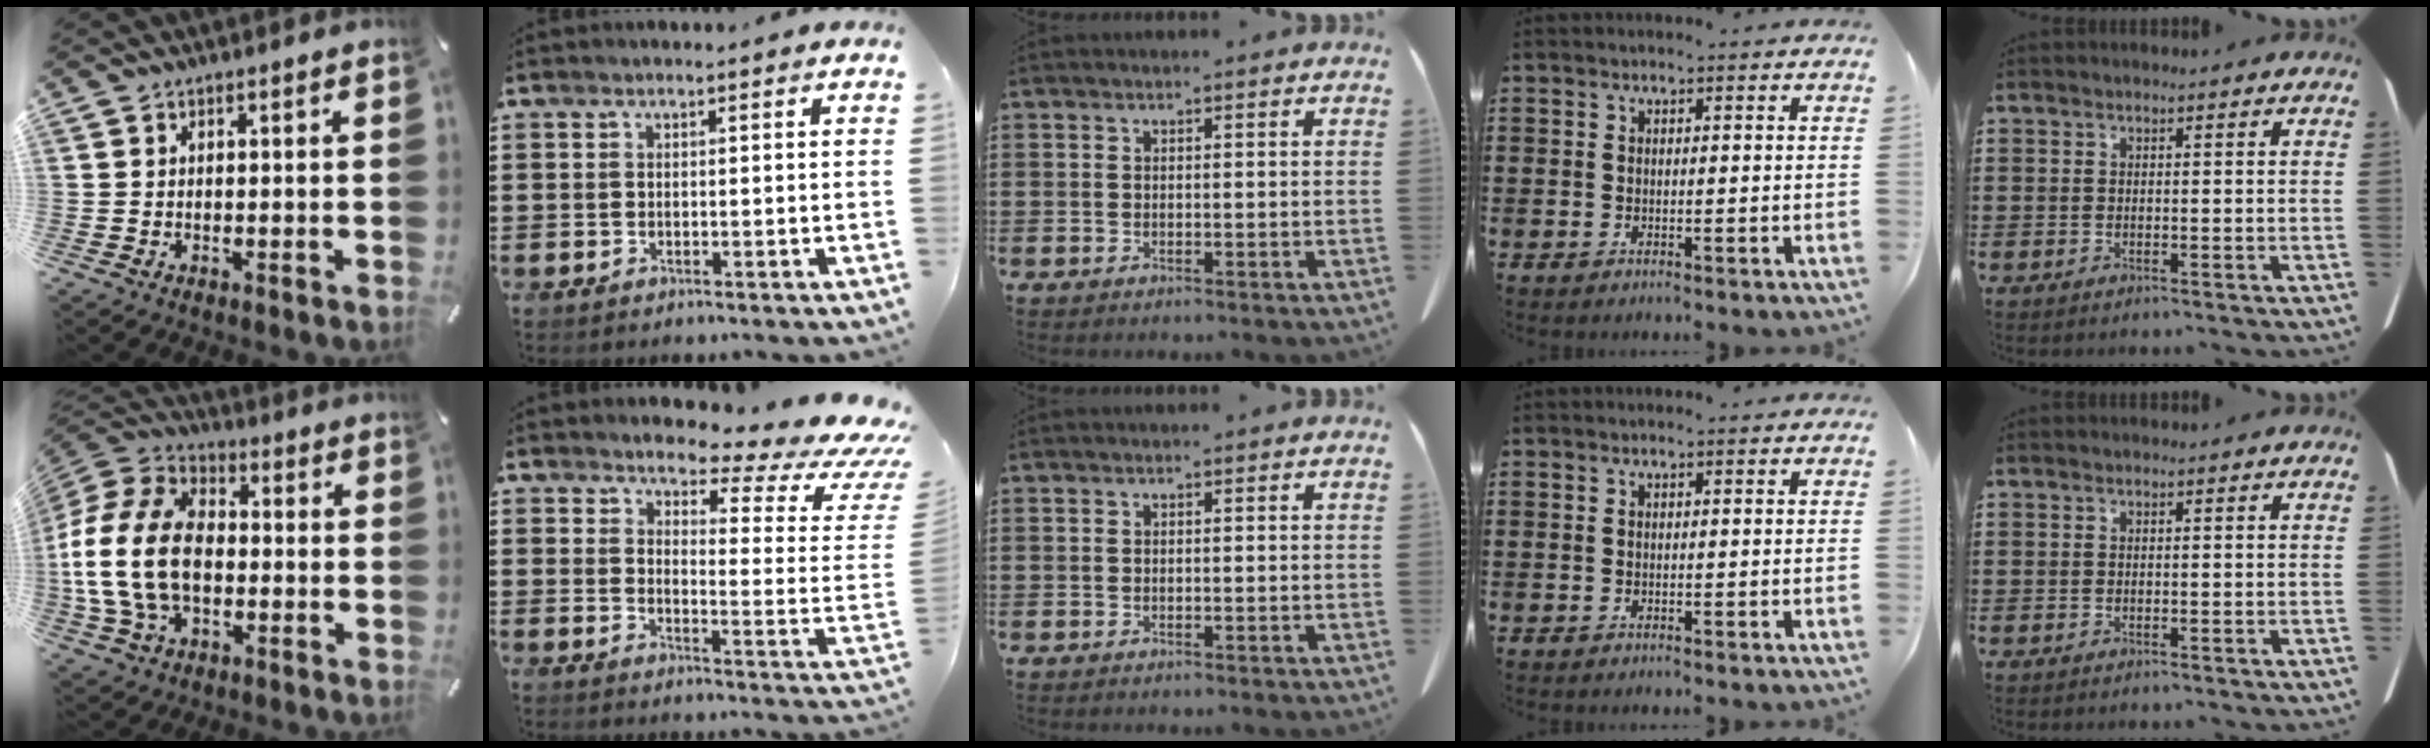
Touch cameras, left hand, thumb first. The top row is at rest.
{"thumb": {"total": 19.0, "force": [-2.6, 13.2, 13.5], "torque": [-0.301, 0.023, -0.049]}, "index": {"total": 4.6, "force": [4.0, 1.1, 2.1], "torque": [-0.041, -0.046, 0.060]}}